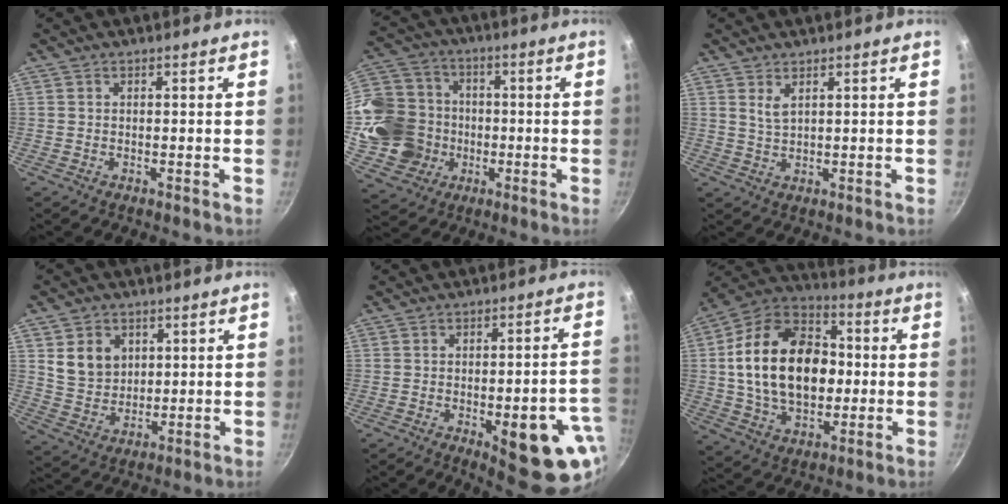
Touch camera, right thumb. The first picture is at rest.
{"total": 17.5, "force": [-2.1, 15.6, 7.5], "torque": [-0.137, 0.031, -0.031]}
{"total": 2.4, "force": [1.3, 1.0, 1.8], "torque": [-0.034, -0.012, 0.029]}
{"total": 8.1, "force": [2.5, 6.5, 4.0], "torque": [-0.050, -0.014, 0.055]}
{"total": 18.5, "force": [-6.4, 6.8, 16.0], "torque": [-0.145, 0.013, -0.074]}
{"total": 23.2, "force": [0.9, 15.8, 17.0], "torque": [-0.261, 0.028, 0.009]}